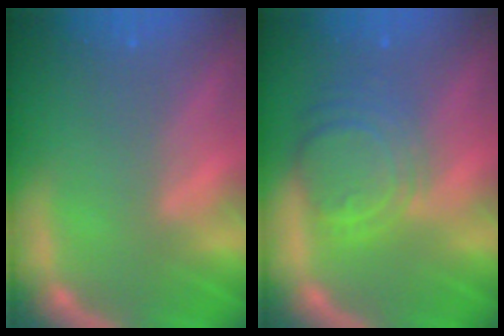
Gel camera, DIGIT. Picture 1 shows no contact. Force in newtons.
{"total": 6.5}